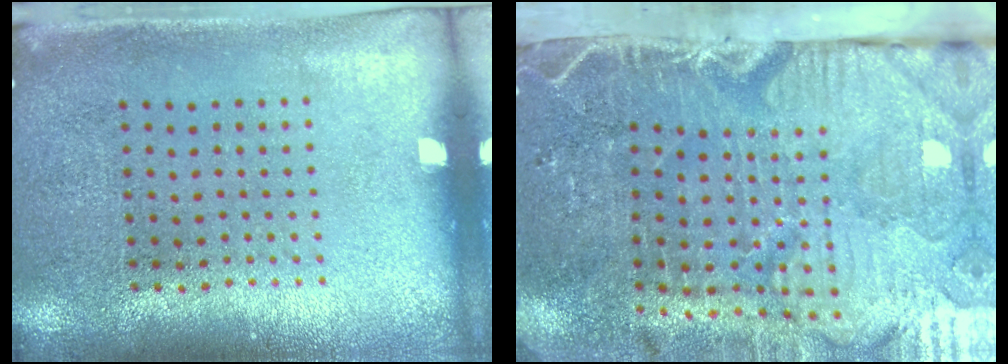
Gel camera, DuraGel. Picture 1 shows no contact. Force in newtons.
{"total": 5.5, "press": 4.4, "slide": 3.3}